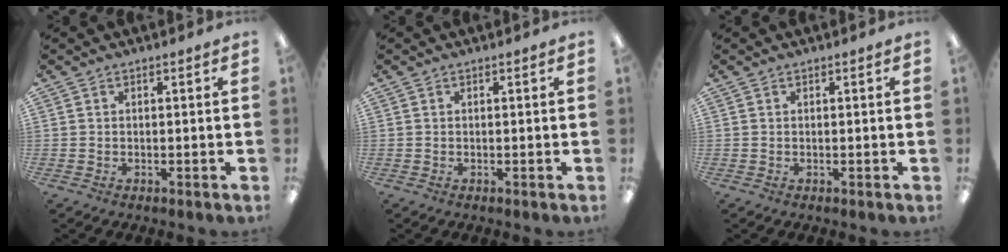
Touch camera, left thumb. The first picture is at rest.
{"total": 0.0}
{"total": 0.0}